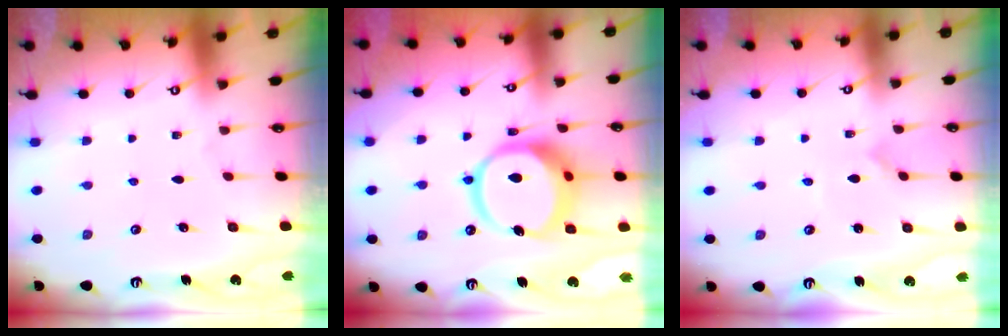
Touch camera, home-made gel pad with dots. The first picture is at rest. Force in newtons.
{"total": 14.4, "press": 14.3, "slide": 1.9}
{"total": 1.2, "press": 1.2, "slide": 0.0}